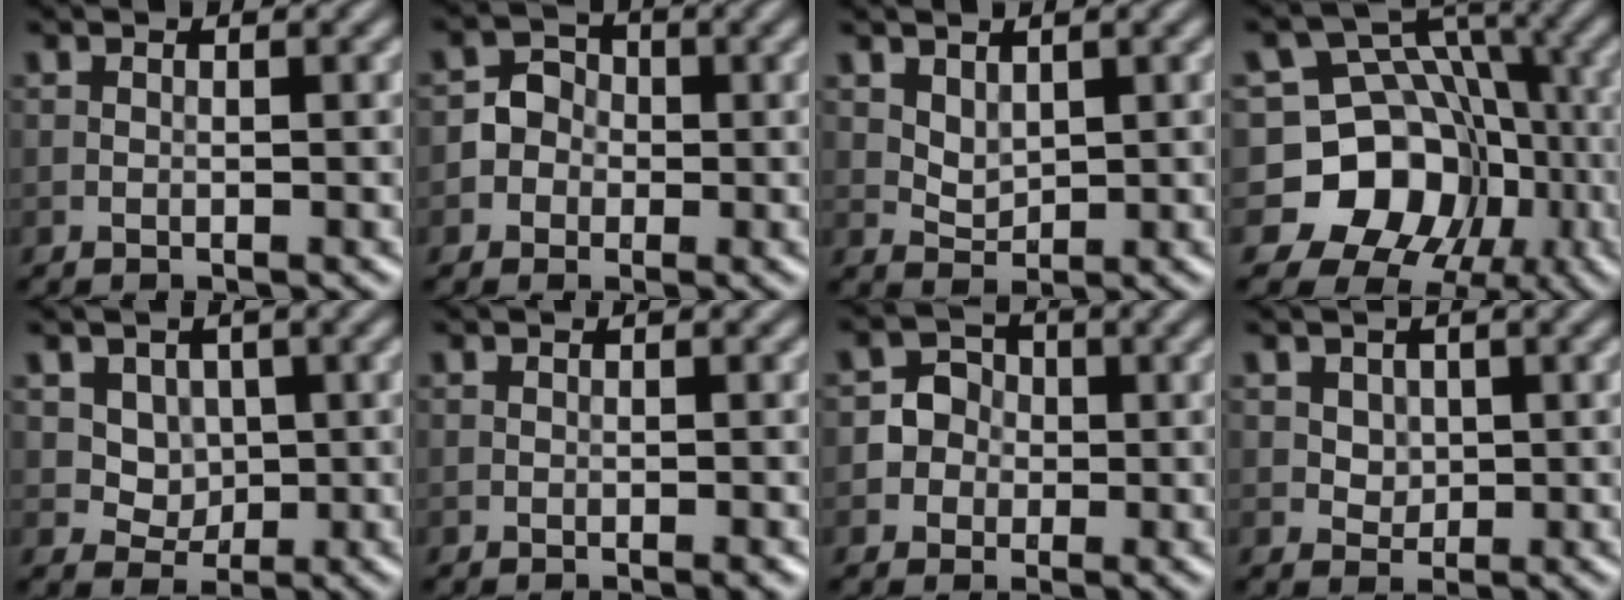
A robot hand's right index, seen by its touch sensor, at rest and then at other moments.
{"total": 2.9, "force": [-0.8, 2.7, 0.6], "torque": [0.018, 0.010, -0.024]}
{"total": 1.7, "force": [0.9, 1.1, 0.9], "torque": [-0.019, -0.005, 0.023]}
{"total": 11.9, "force": [-3.7, 10.4, 4.3], "torque": [-0.068, 0.015, -0.099]}
{"total": 3.6, "force": [1.3, 2.9, 1.7], "torque": [-0.034, -0.010, 0.036]}
{"total": 0.6, "force": [-0.4, 0.0, 0.5], "torque": [-0.004, 0.000, -0.006]}
{"total": 2.9, "force": [-0.4, 2.9, 0.5], "torque": [0.017, 0.011, -0.020]}
{"total": 2.1, "force": [0.7, 1.7, 1.0], "torque": [-0.023, -0.001, 0.026]}